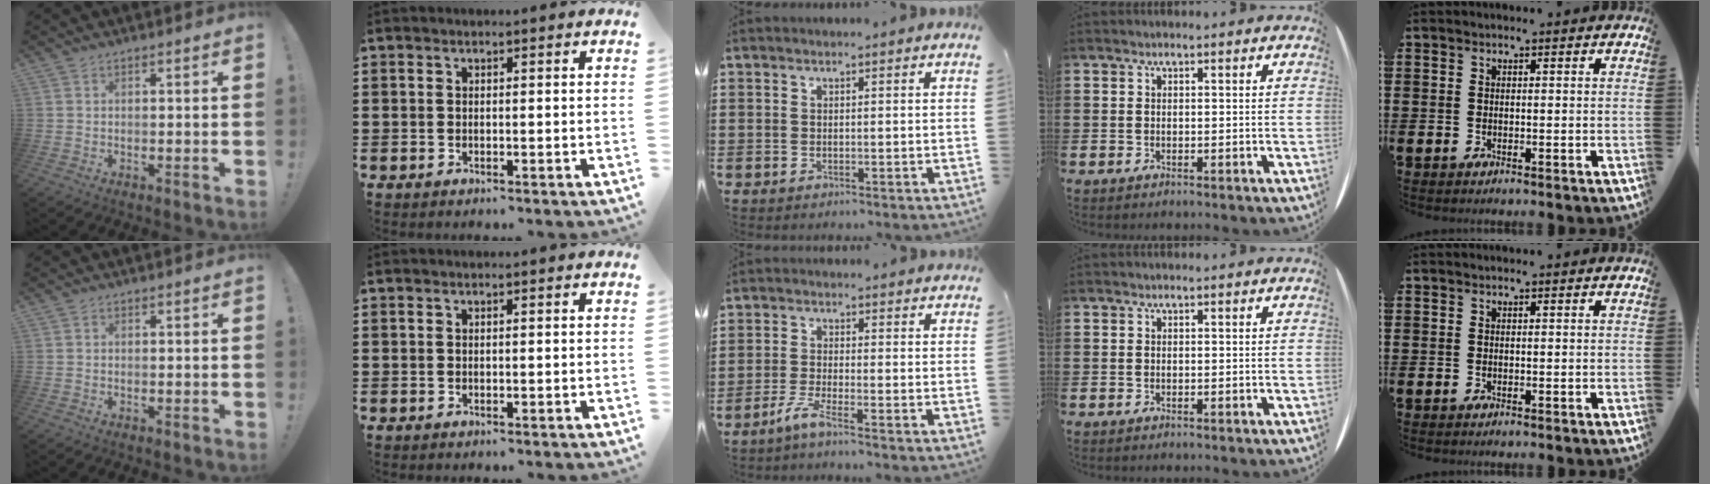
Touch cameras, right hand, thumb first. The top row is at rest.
{"middle": {"total": 3.4, "force": [-2.3, 0.0, 2.5], "torque": [-0.055, -0.008, -0.047]}}